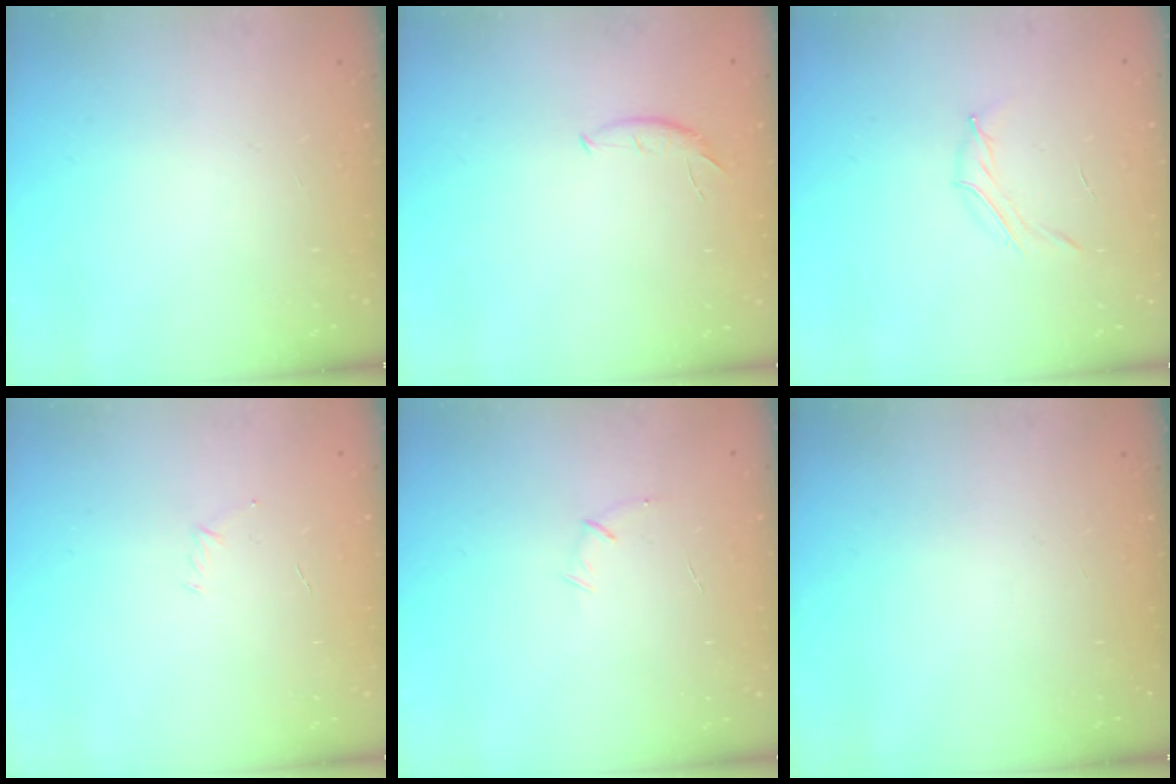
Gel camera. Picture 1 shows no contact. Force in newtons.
{"total": 5.5, "press": 5.5, "slide": 0.5}
{"total": 4.2, "press": 4.0, "slide": 1.2}
{"total": 2.9, "press": 2.8, "slide": 0.8}
{"total": 5.2, "press": 5.0, "slide": 1.1}
{"total": 0.0}